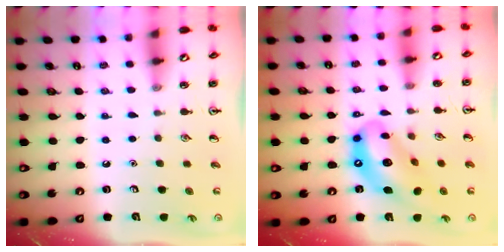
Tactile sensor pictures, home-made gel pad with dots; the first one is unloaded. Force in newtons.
{"total": 13.9, "press": 13.0, "slide": 4.8}